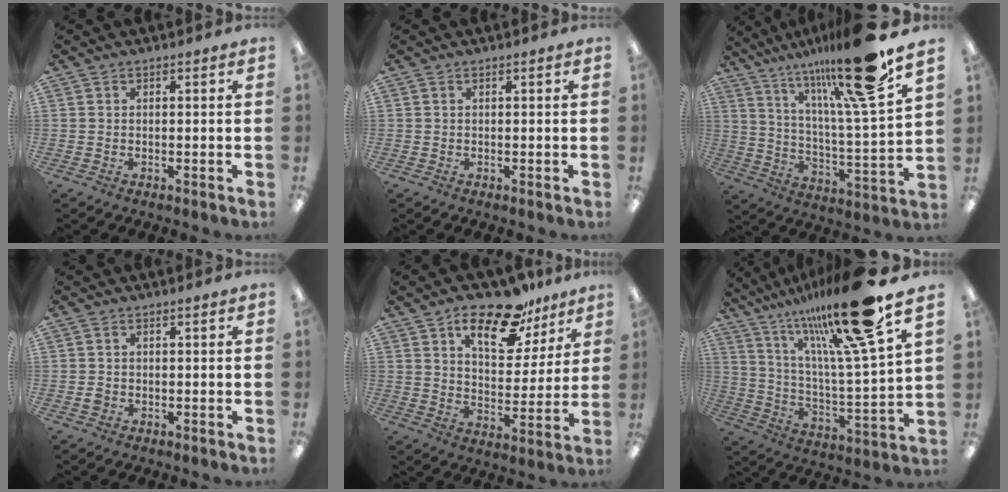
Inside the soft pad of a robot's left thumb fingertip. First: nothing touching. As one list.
[{"total": 0.0}, {"total": 22.2, "force": [16.7, 2.1, 14.5], "torque": [-0.240, -0.101, 0.256]}, {"total": 1.4, "force": [-0.1, 1.1, 0.9], "torque": [-0.018, 0.004, -0.003]}, {"total": 16.2, "force": [11.2, 7.5, 9.0], "torque": [-0.131, -0.058, 0.191]}, {"total": 24.7, "force": [18.4, 2.9, 16.3], "torque": [-0.271, -0.106, 0.284]}]